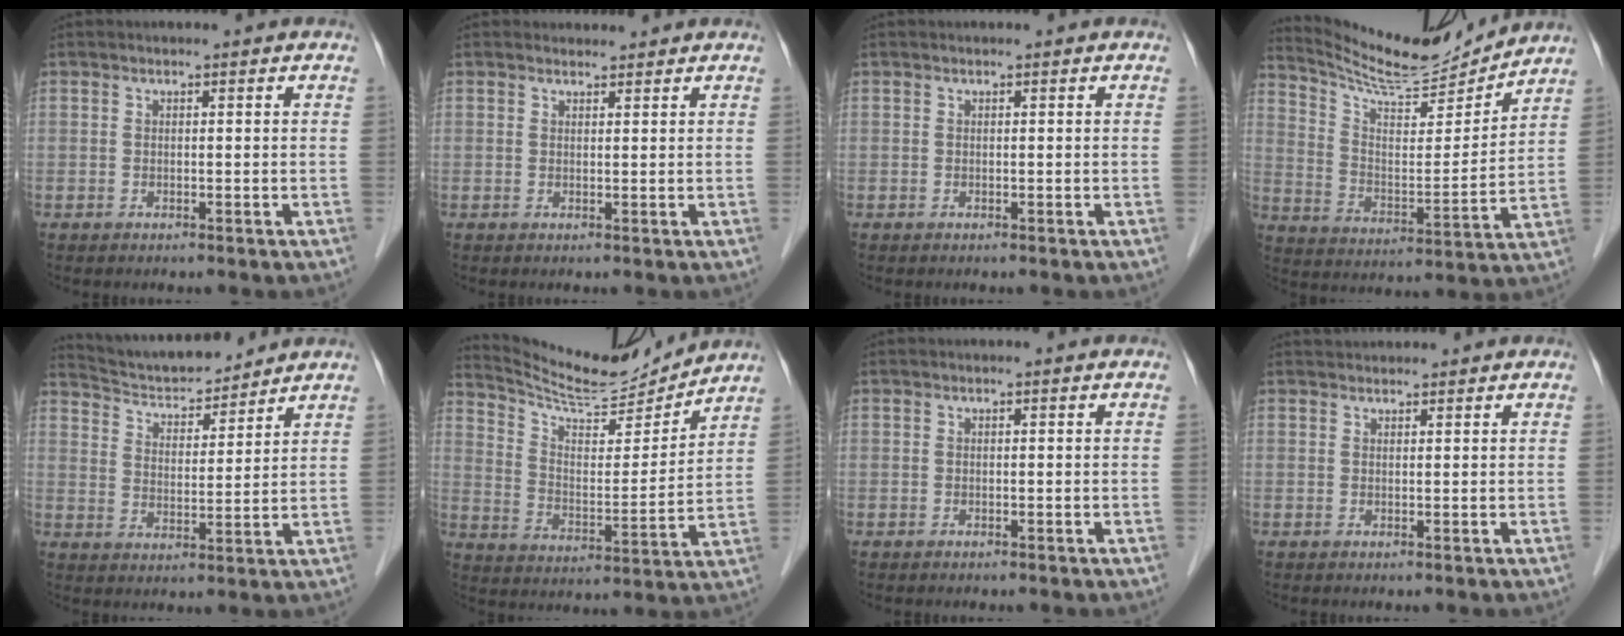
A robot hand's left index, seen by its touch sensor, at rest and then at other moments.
{"total": 1.4, "force": [1.3, 0.4, -0.1], "torque": [-0.009, 0.005, 0.022]}
{"total": 0.0}
{"total": 14.2, "force": [13.8, 0.3, 3.1], "torque": [-0.066, -0.007, 0.234]}
{"total": 10.6, "force": [10.3, 1.6, 2.2], "torque": [-0.045, 0.013, 0.179]}
{"total": 13.9, "force": [13.6, 0.5, 2.4], "torque": [-0.056, -0.009, 0.228]}
{"total": 0.0}
{"total": 2.1, "force": [2.1, 0.3, 0.0], "torque": [-0.007, 0.024, 0.040]}